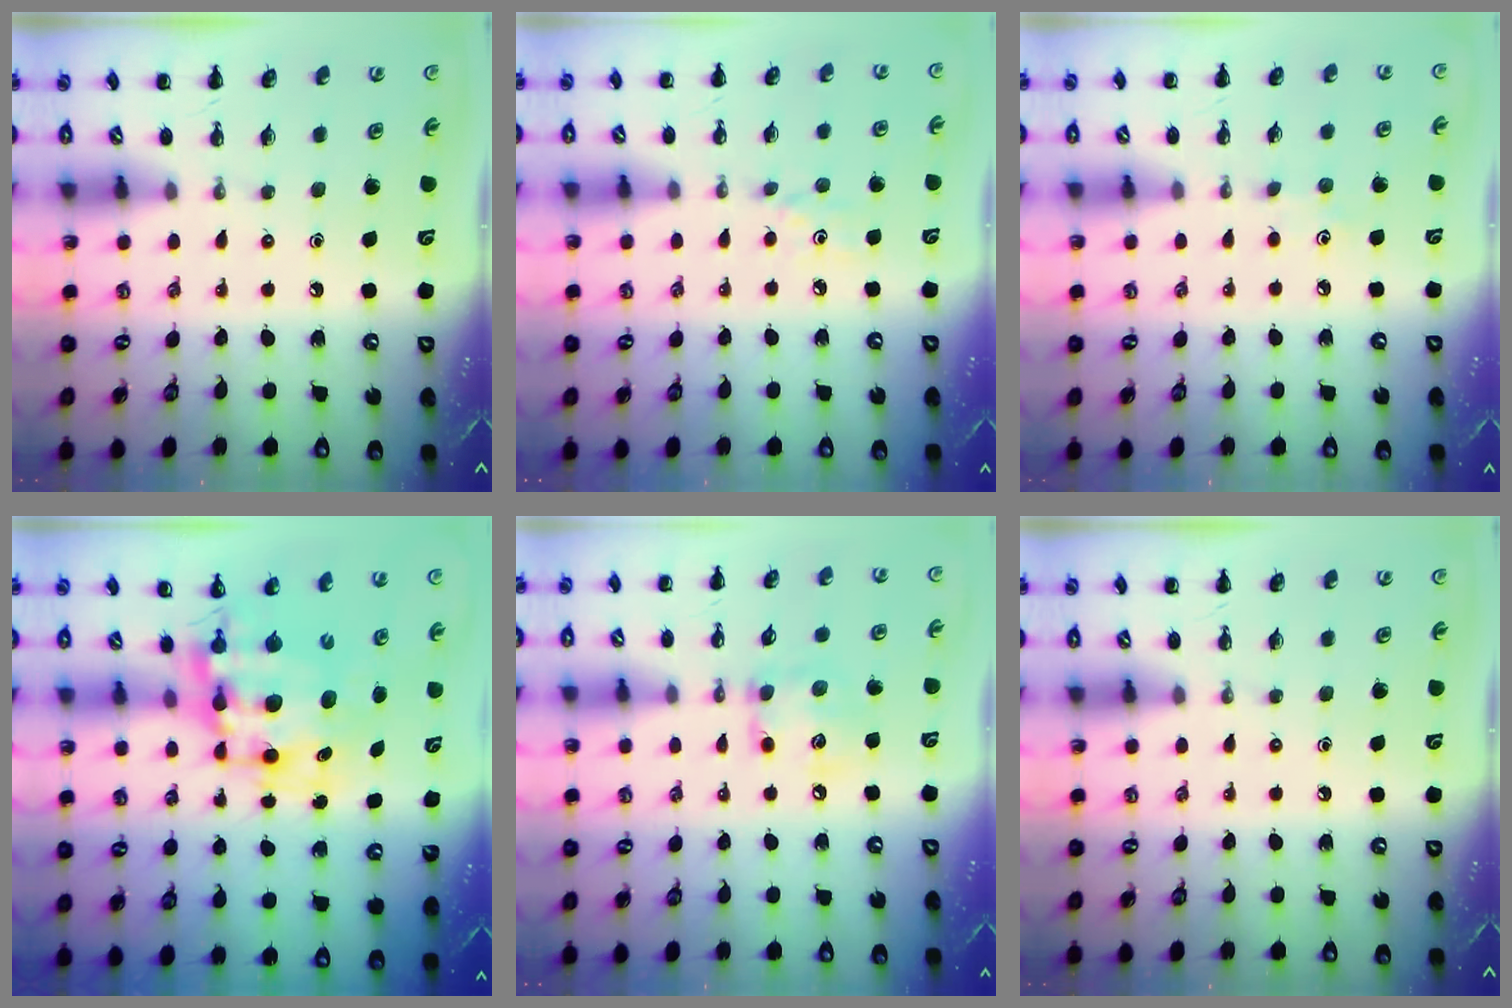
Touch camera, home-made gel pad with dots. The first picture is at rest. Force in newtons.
{"total": 4.1, "press": 3.8, "slide": 1.5}
{"total": 2.8, "press": 2.7, "slide": 0.8}
{"total": 9.8, "press": 9.5, "slide": 2.4}
{"total": 9.4, "press": 9.4, "slide": 0.4}
{"total": 0.0}